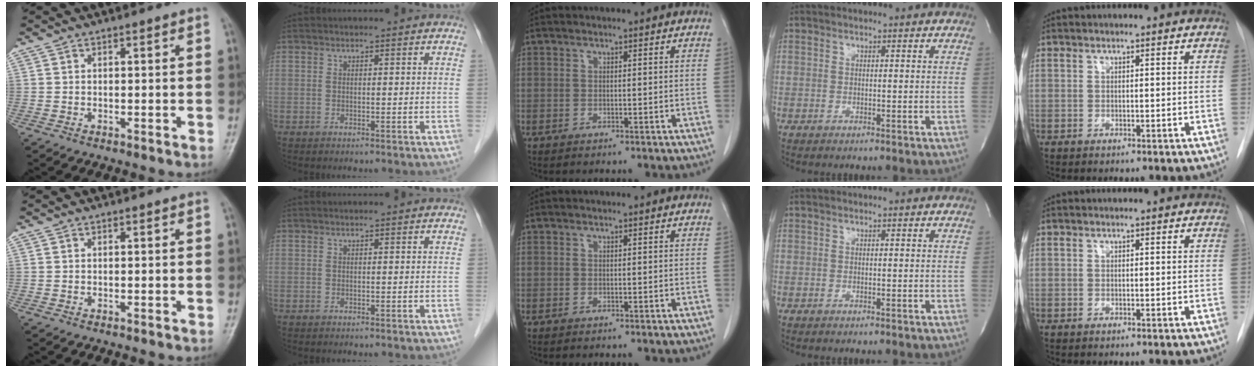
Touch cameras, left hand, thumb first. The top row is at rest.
{}